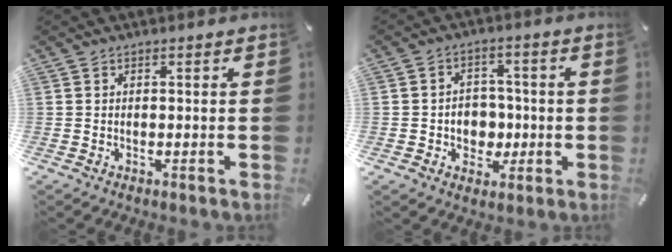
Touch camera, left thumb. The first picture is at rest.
{"total": 6.8, "force": [-1.0, 6.1, 2.8], "torque": [-0.035, 0.010, -0.019]}